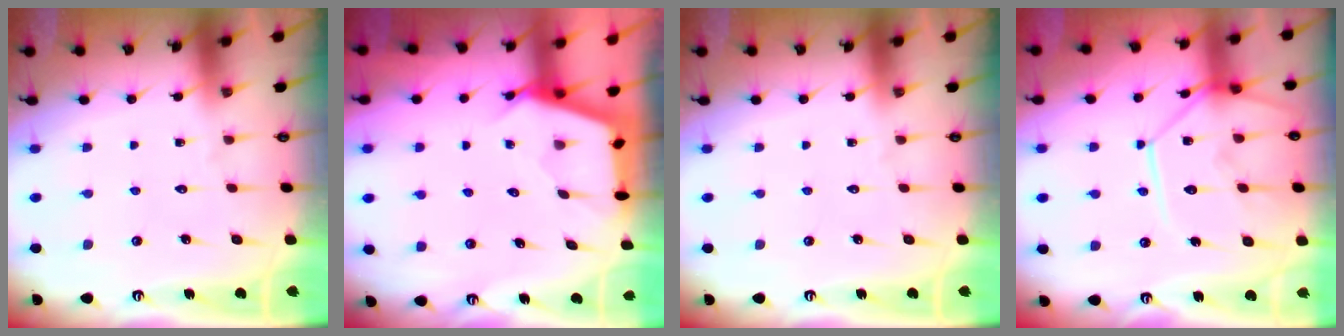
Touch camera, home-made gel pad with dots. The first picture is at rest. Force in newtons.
{"total": 2.7, "press": 2.7, "slide": 0.3}
{"total": 0.0}
{"total": 13.5, "press": 13.4, "slide": 1.5}